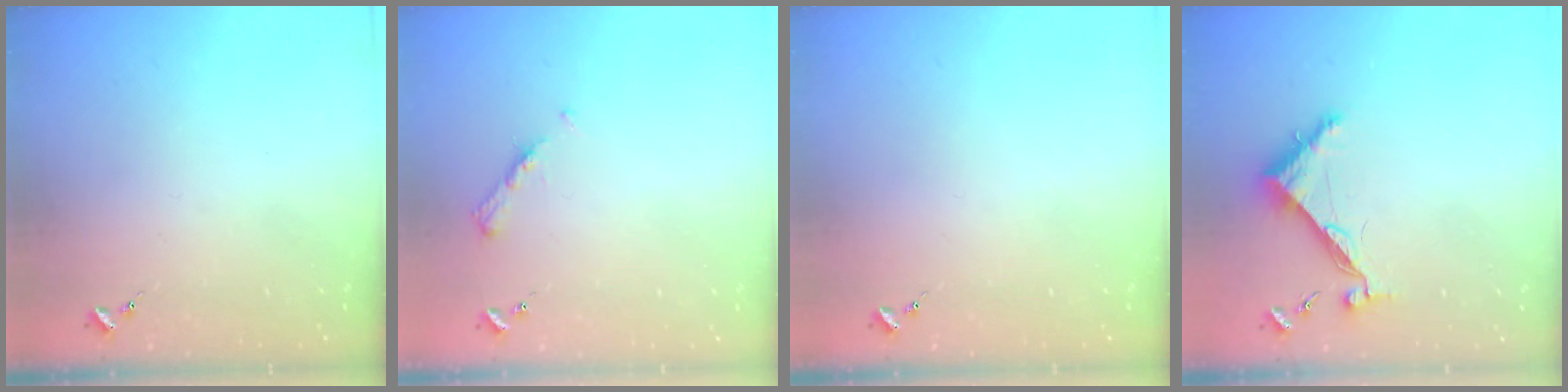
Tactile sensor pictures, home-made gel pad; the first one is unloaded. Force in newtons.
{"total": 4.9, "press": 4.9, "slide": 0.6}
{"total": 0.0}
{"total": 7.3, "press": 7.3, "slide": 0.6}